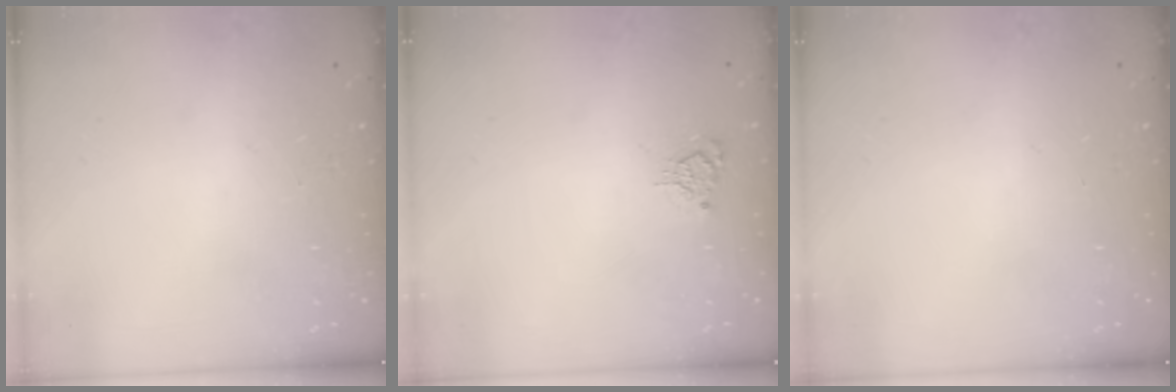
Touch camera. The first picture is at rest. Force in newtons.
{"total": 3.5, "press": 3.5, "slide": 0.4}
{"total": 0.0}